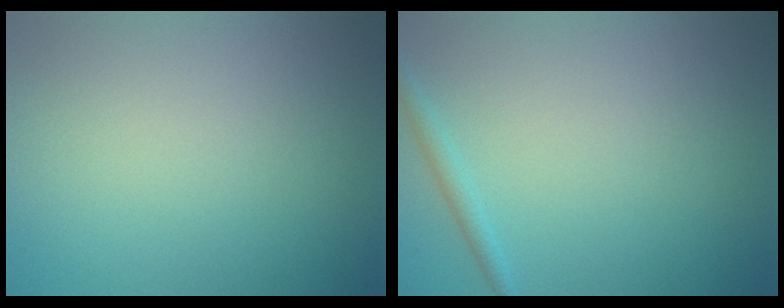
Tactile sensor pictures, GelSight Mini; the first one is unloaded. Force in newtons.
{"total": 1.1, "press": 1.1, "slide": 0.1}